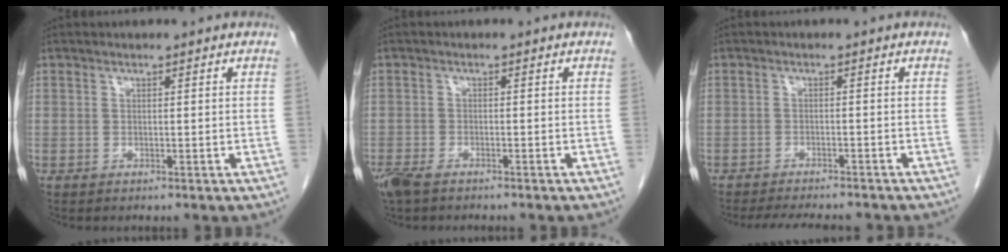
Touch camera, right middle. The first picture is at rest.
{"total": 5.3, "force": [-4.1, 1.5, 2.9], "torque": [-0.055, -0.013, -0.066]}
{"total": 9.0, "force": [-8.2, 1.7, 3.2], "torque": [-0.046, -0.006, -0.110]}